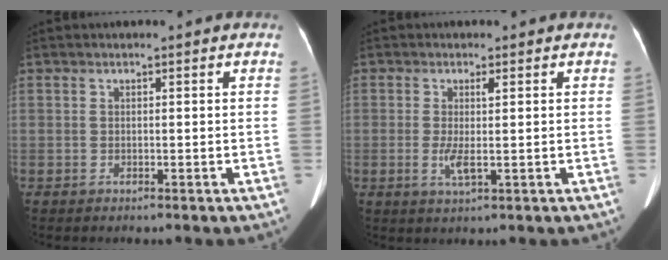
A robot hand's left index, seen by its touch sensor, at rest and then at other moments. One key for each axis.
{"total": 3.5, "fx": -0.4, "fy": 0.6, "fz": 3.4, "tx": -0.072, "ty": -0.006, "tz": -0.005}